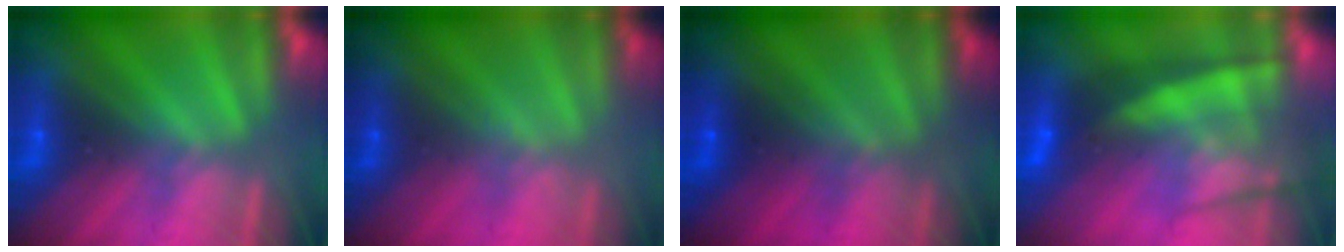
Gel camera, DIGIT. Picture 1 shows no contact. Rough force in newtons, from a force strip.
{"total": 1.6}
{"total": 2.0}
{"total": 6.3}